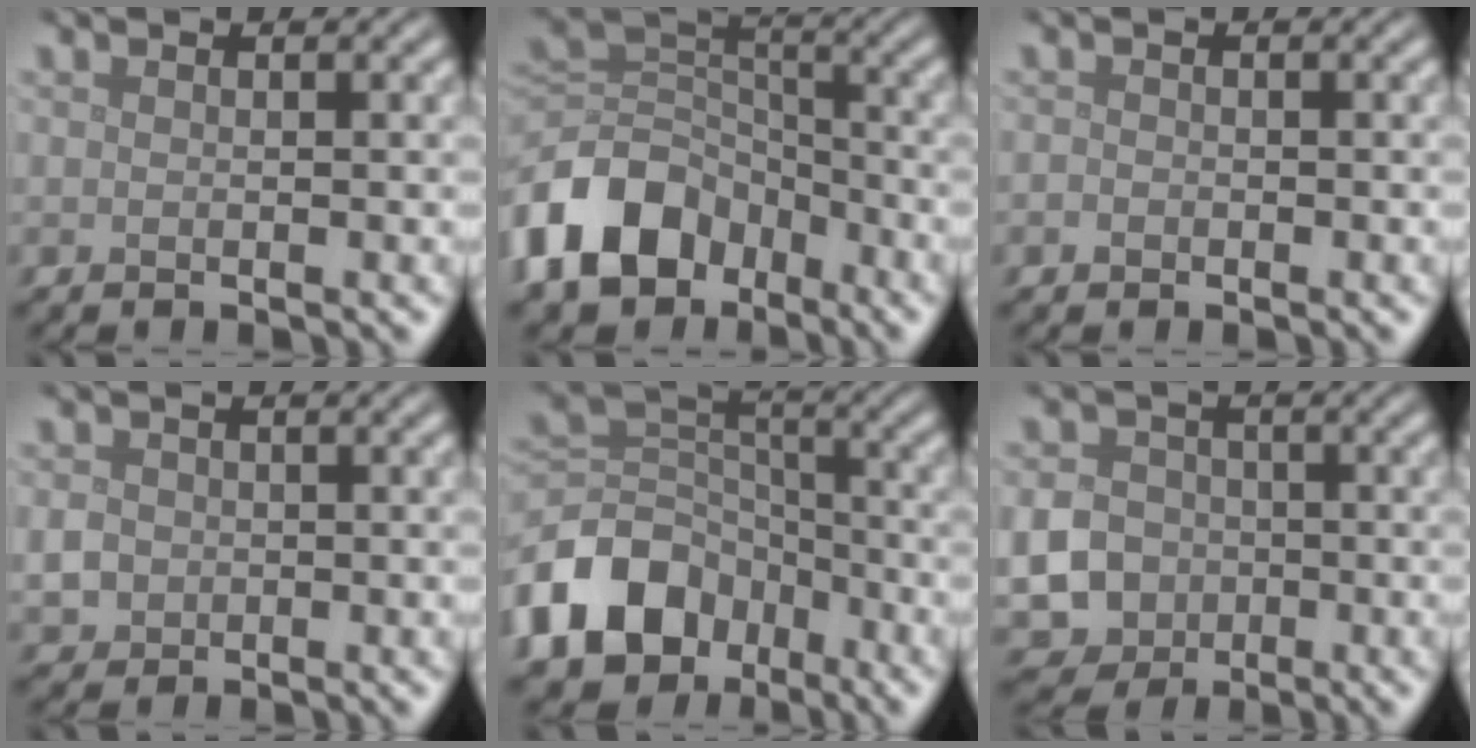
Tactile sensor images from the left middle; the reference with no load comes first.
{"total": 10.2, "force": [-5.5, 7.1, 5.0], "torque": [-0.099, -0.007, -0.119]}
{"total": 0.7, "force": [-0.4, 0.5, 0.2], "torque": [-0.003, -0.003, -0.008]}
{"total": 2.2, "force": [-0.3, 2.1, 0.8], "torque": [-0.016, -0.004, -0.006]}
{"total": 10.1, "force": [-5.3, 7.3, 4.6], "torque": [-0.089, -0.001, -0.114]}
{"total": 11.9, "force": [-3.4, 10.9, 3.5], "torque": [-0.097, -0.030, -0.084]}